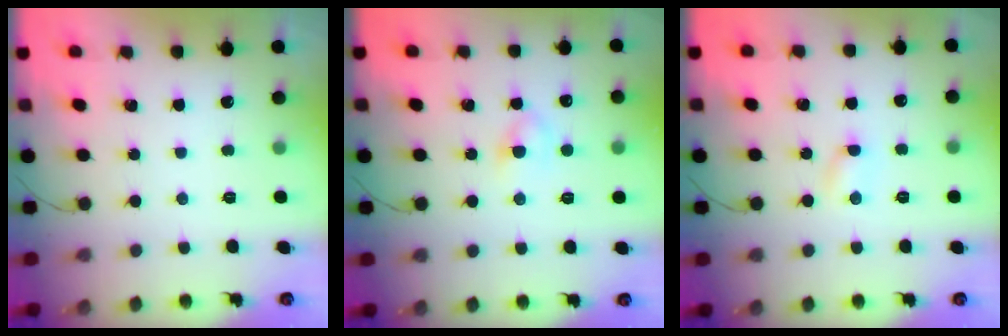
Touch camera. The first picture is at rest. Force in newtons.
{"total": 4.3, "press": 4.0, "slide": 1.5}
{"total": 2.7, "press": 2.6, "slide": 0.8}